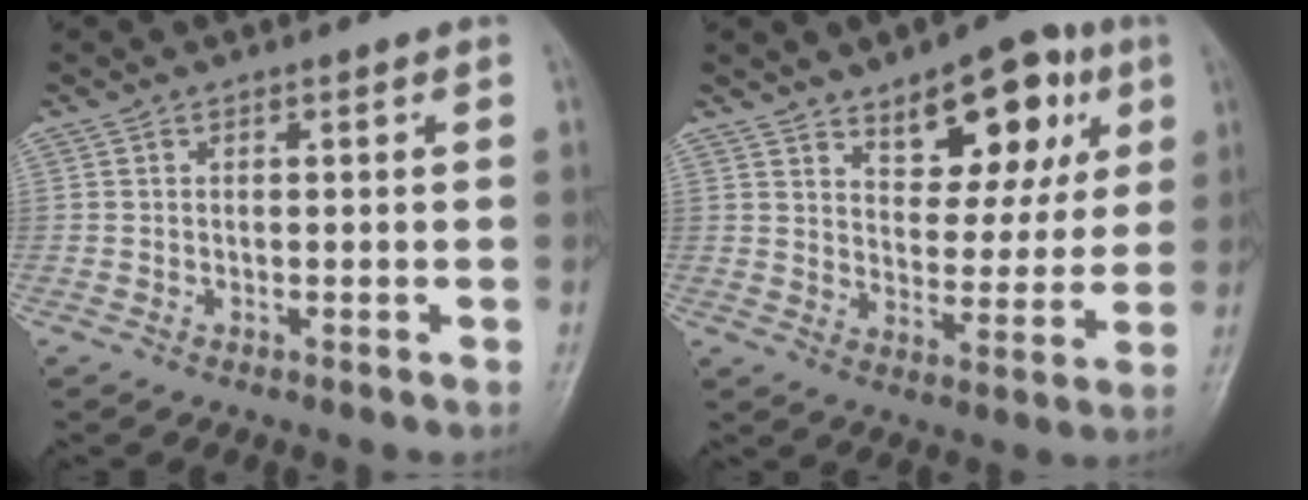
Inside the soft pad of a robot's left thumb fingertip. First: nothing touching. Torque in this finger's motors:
{"motor_torque": [-0.09, 0.63, 0.09, -0.18, 0.13]}